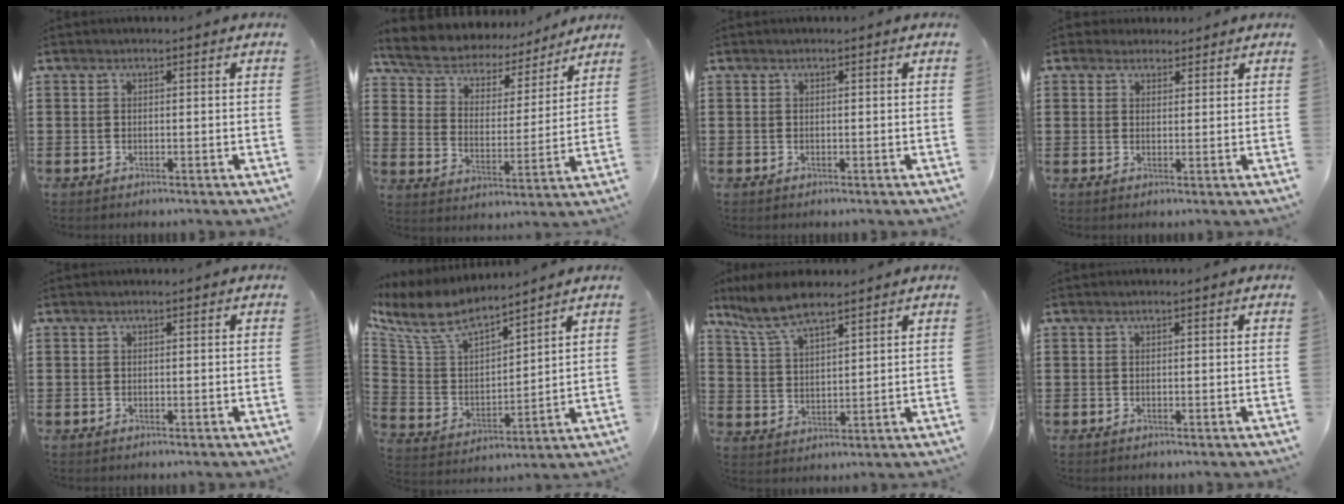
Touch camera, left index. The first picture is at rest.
{"total": 5.6, "force": [5.3, 1.7, 0.7], "torque": [-0.044, -0.037, 0.088]}
{"total": 0.0}
{"total": 2.3, "force": [2.0, 1.1, 0.1], "torque": [-0.008, 0.007, 0.039]}
{"total": 0.0}
{"total": 8.3, "force": [7.0, 2.5, 3.7], "torque": [-0.104, -0.038, 0.123]}
{"total": 7.8, "force": [6.4, 1.8, 4.1], "torque": [-0.100, -0.011, 0.118]}
{"total": 0.0}